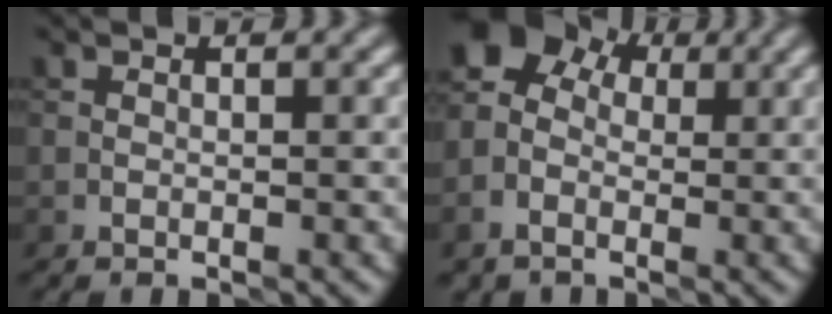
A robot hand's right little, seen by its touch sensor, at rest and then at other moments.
{"total": 6.8, "force": [0.4, 6.0, 3.3], "torque": [-0.057, 0.012, -0.013]}